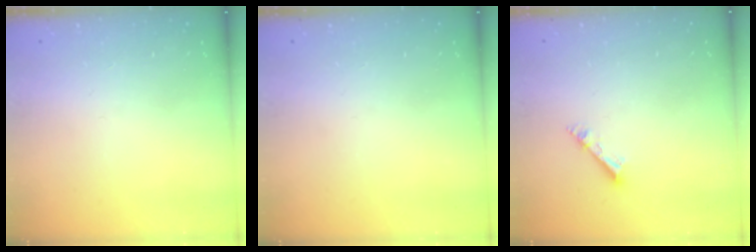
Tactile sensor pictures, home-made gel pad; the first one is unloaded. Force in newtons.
{"total": 0.0}
{"total": 2.6, "press": 2.5, "slide": 0.2}